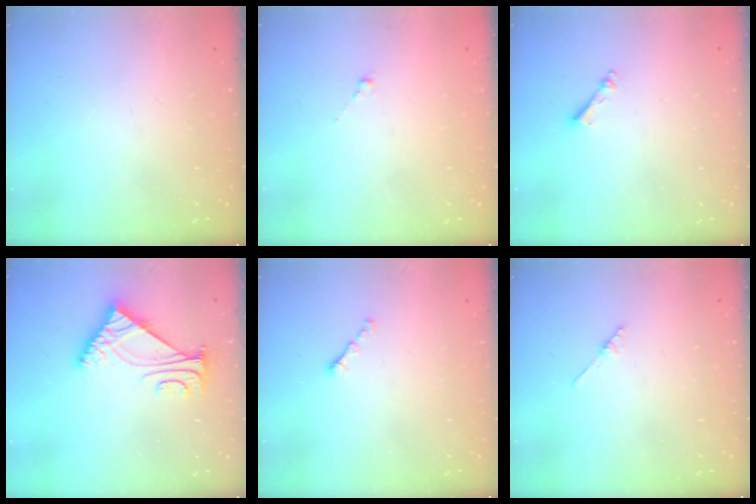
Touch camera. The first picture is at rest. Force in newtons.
{"total": 0.8, "press": 0.7, "slide": 0.5}
{"total": 2.4, "press": 2.3, "slide": 0.4}
{"total": 6.7, "press": 6.7, "slide": 0.8}
{"total": 0.8, "press": 0.6, "slide": 0.4}
{"total": 2.1, "press": 2.1, "slide": 0.1}